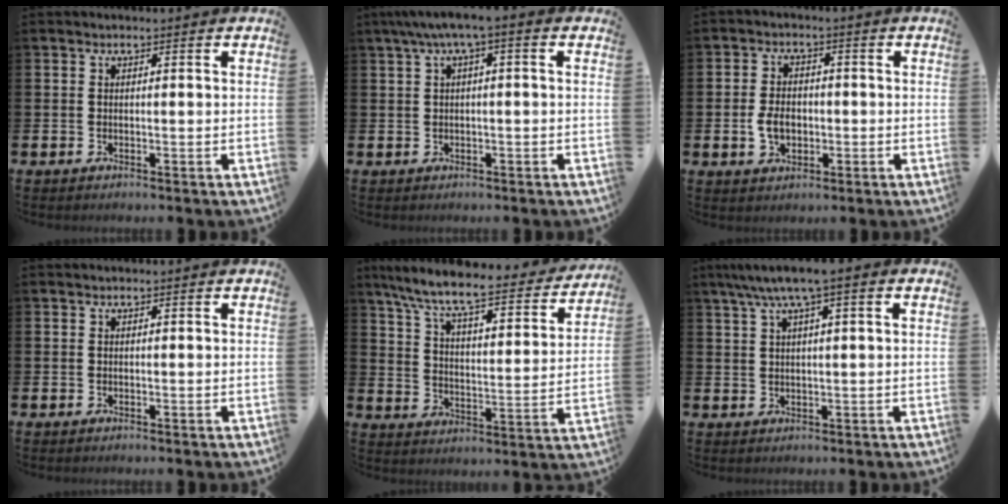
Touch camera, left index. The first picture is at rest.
{"total": 3.0, "force": [0.6, 0.4, 2.9], "torque": [-0.053, 0.003, 0.007]}
{"total": 4.1, "force": [-0.7, 2.9, 2.8], "torque": [-0.043, 0.004, -0.017]}
{"total": 0.0}
{"total": 8.9, "force": [7.8, 1.4, 4.2], "torque": [-0.105, -0.059, 0.124]}
{"total": 4.4, "force": [2.6, 0.6, 3.5], "torque": [-0.071, -0.002, 0.044]}